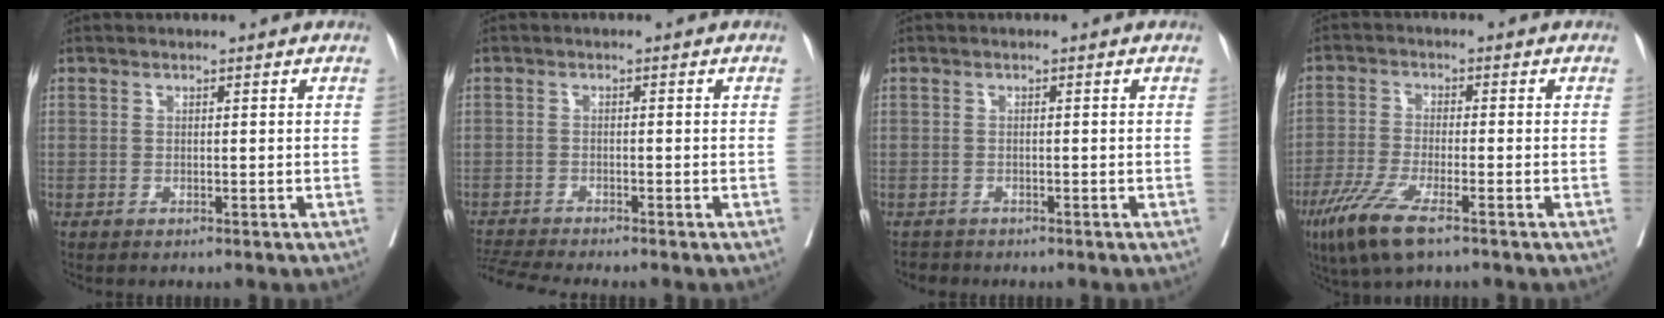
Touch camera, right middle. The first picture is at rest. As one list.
[{"total": 5.3, "force": [-5.0, -0.9, 1.5], "torque": [-0.034, -0.019, -0.087]}, {"total": 1.6, "force": [-1.5, 0.5, -0.2], "torque": [-0.008, -0.006, -0.027]}, {"total": 8.1, "force": [-5.0, 1.3, 6.3], "torque": [-0.132, -0.021, -0.092]}]